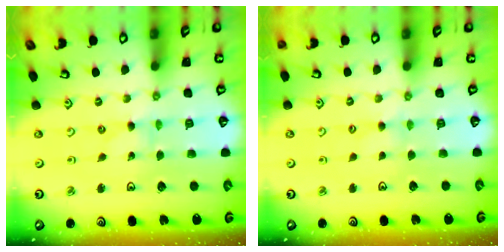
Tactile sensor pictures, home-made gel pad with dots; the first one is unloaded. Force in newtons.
{"total": 1.7, "press": 1.7, "slide": 0.2}